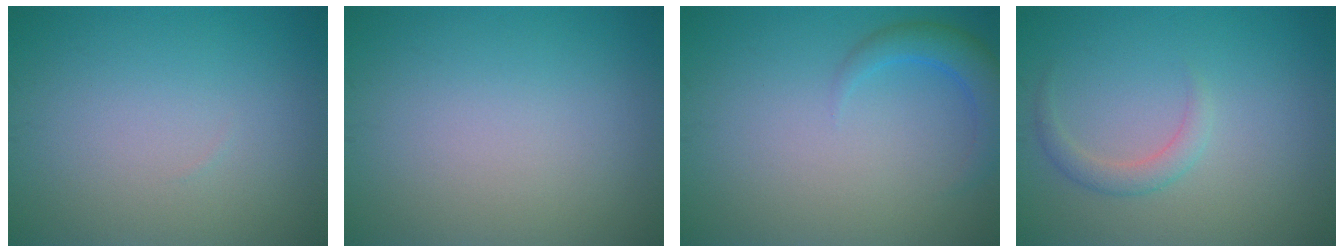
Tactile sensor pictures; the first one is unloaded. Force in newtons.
{"total": 0.0}
{"total": 2.8, "press": 2.8, "slide": 0.2}
{"total": 1.7, "press": 1.7, "slide": 0.1}